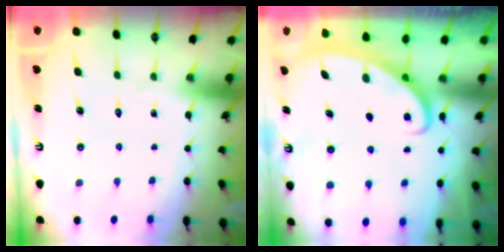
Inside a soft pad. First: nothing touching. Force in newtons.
{"total": 2.5, "press": 2.5, "slide": 0.3}